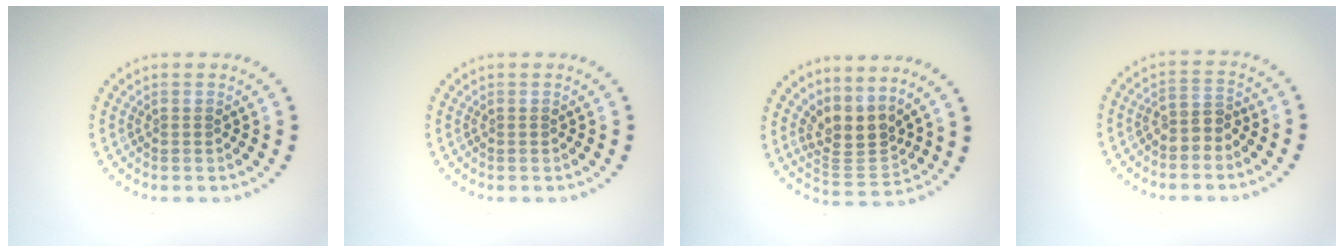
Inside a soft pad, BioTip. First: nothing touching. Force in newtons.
{"total": 0.0}
{"total": 3.4, "press": 2.6, "slide": 2.3}
{"total": 1.8, "press": 1.6, "slide": 1.0}